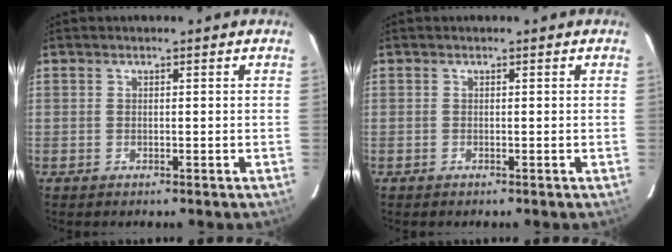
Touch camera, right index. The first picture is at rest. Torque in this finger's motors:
{"motor_torque": [0.00, 0.00, 0.00, -0.06]}